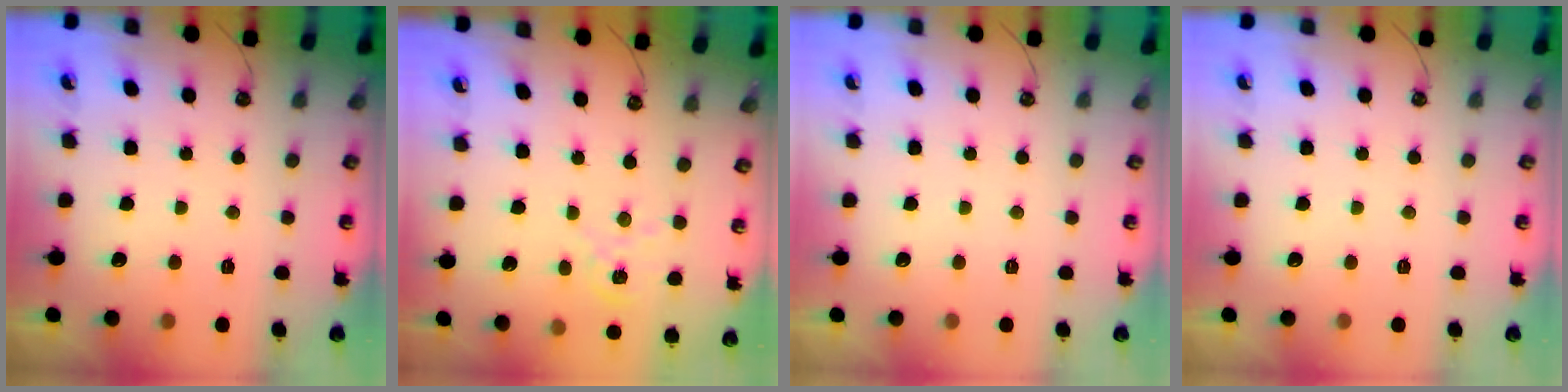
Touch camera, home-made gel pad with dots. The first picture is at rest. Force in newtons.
{"total": 2.8, "press": 2.7, "slide": 0.3}
{"total": 0.0}
{"total": 0.0}